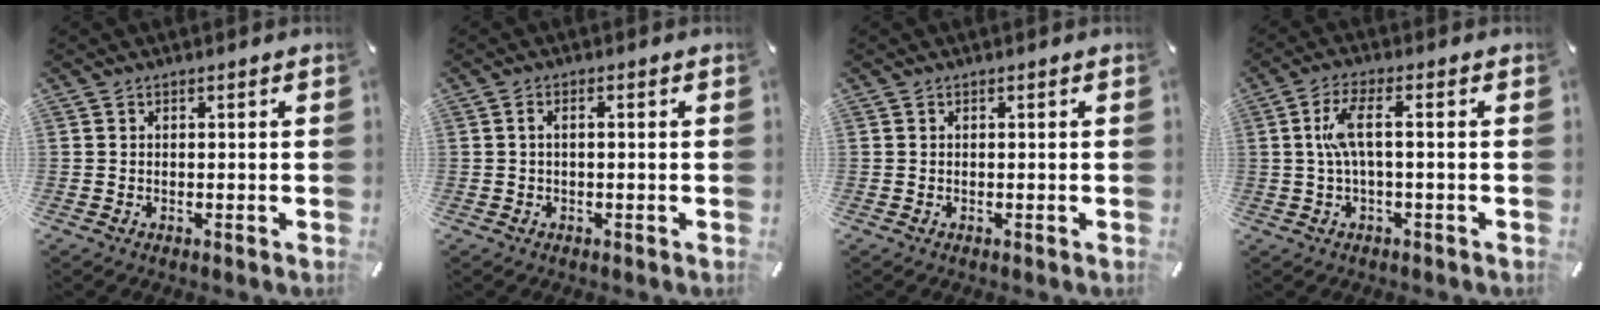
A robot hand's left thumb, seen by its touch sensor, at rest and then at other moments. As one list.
[{"total": 1.7, "force": [-0.1, 0.5, 1.7], "torque": [-0.030, 0.002, -0.003]}, {"total": 0.0}, {"total": 7.1, "force": [0.2, 1.6, 6.9], "torque": [-0.141, 0.000, -0.003]}]